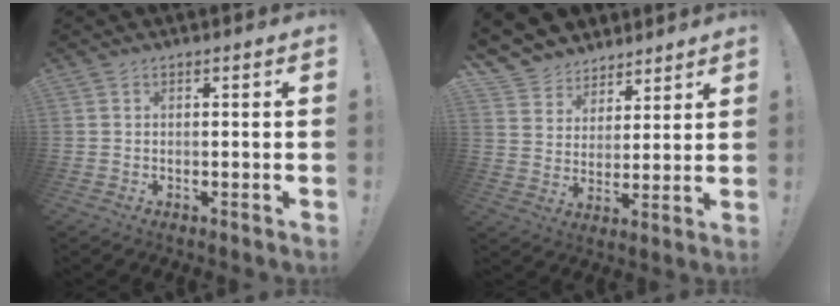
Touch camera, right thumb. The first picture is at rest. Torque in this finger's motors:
{"motor_torque": [0.04, 0.06, 0.64, 0.68, 0.00]}